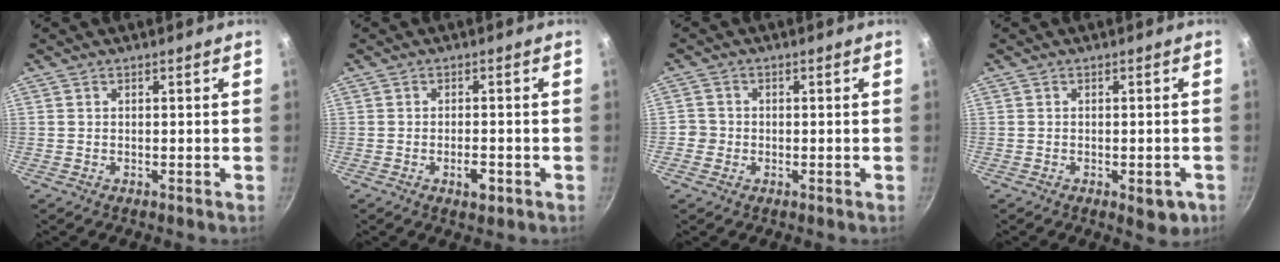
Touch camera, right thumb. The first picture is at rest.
{"total": 3.3, "force": [-1.5, 1.4, 2.6], "torque": [-0.035, 0.009, -0.022]}
{"total": 2.6, "force": [-0.9, 2.4, 0.5], "torque": [0.004, 0.012, -0.019]}
{"total": 4.5, "force": [-1.8, 2.2, 3.4], "torque": [-0.022, 0.009, -0.019]}